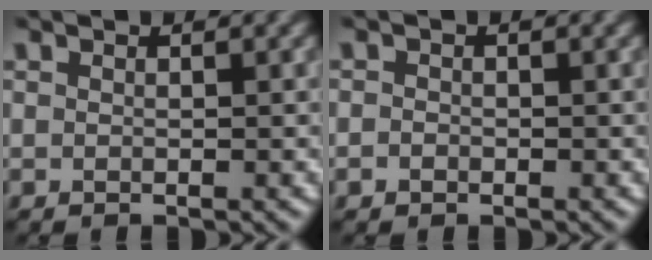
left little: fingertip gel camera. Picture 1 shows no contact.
{"total": 0.8, "force": [-0.4, 0.7, 0.3], "torque": [-0.004, -0.002, -0.009]}